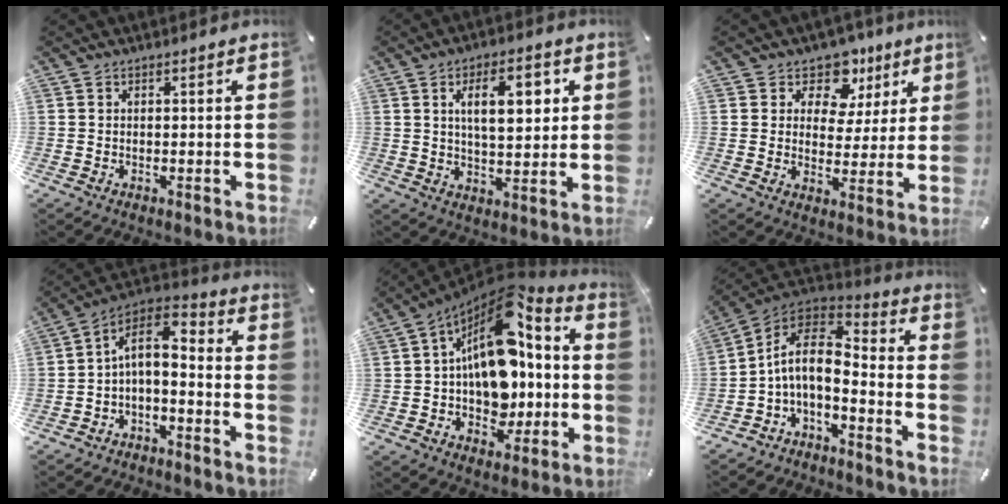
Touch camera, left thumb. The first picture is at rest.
{"total": 11.2, "force": [3.8, 5.3, 9.2], "torque": [-0.137, -0.003, 0.057]}
{"total": 9.0, "force": [5.2, 6.8, 2.8], "torque": [-0.042, -0.041, 0.093]}
{"total": 8.0, "force": [-0.1, 4.7, 6.5], "torque": [-0.114, 0.003, 0.000]}
{"total": 15.9, "force": [3.3, 10.7, 11.3], "torque": [-0.193, -0.047, 0.060]}
{"total": 10.0, "force": [-1.4, 5.4, 8.3], "torque": [-0.177, -0.007, -0.029]}